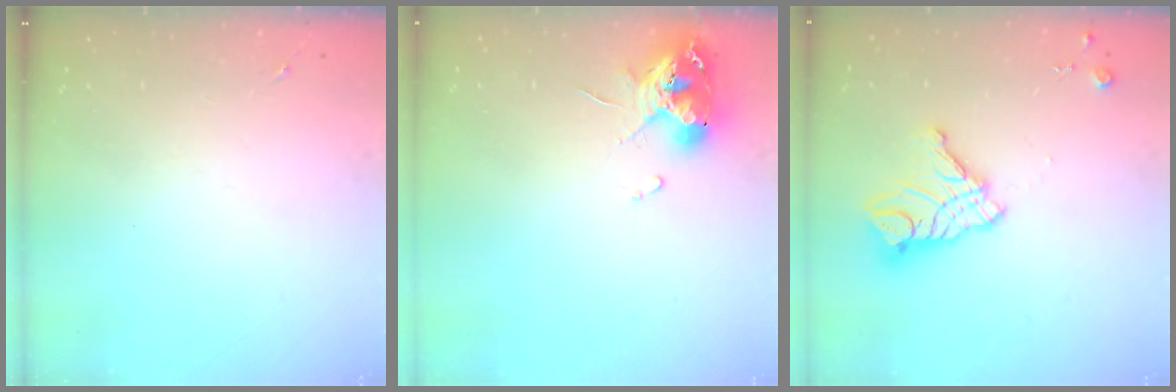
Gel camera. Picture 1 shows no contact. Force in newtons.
{"total": 11.1, "press": 11.0, "slide": 1.2}
{"total": 15.1, "press": 15.0, "slide": 1.4}